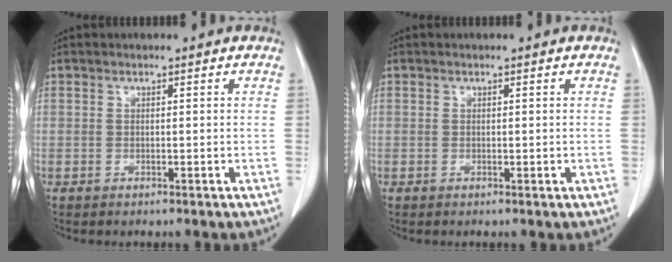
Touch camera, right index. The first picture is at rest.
{"total": 0.5, "force": [0.0, 0.3, 0.4], "torque": [-0.004, -0.001, 0.003]}